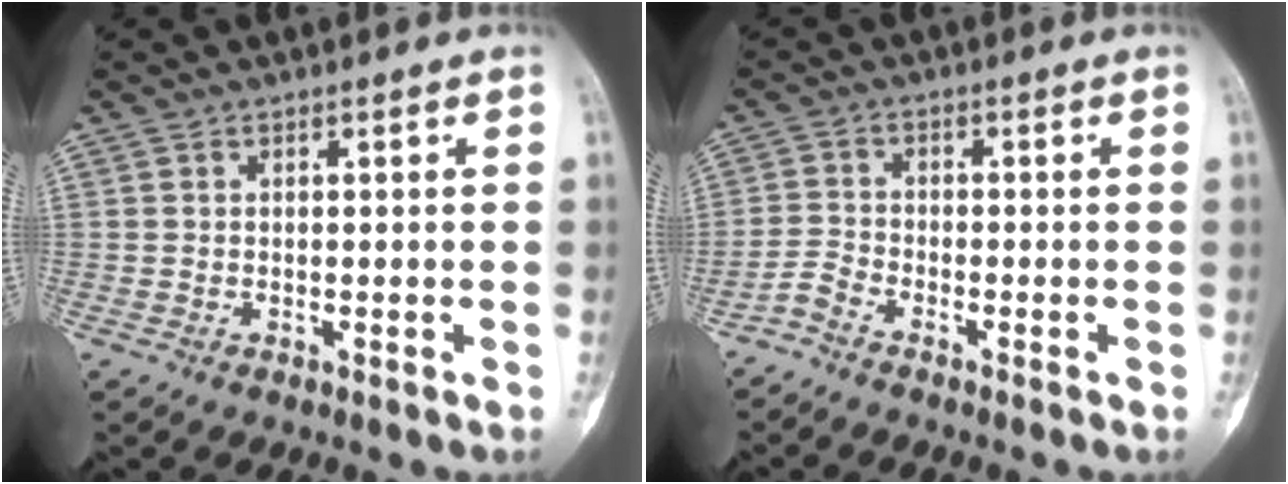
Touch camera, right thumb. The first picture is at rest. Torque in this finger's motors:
{"motor_torque": [-0.35, -0.32, 0.02, -0.48, -0.05]}